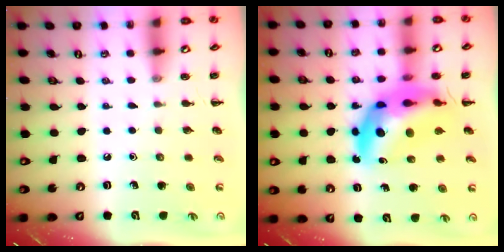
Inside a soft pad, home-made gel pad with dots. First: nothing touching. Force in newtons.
{"total": 15.2, "press": 14.6, "slide": 4.3}